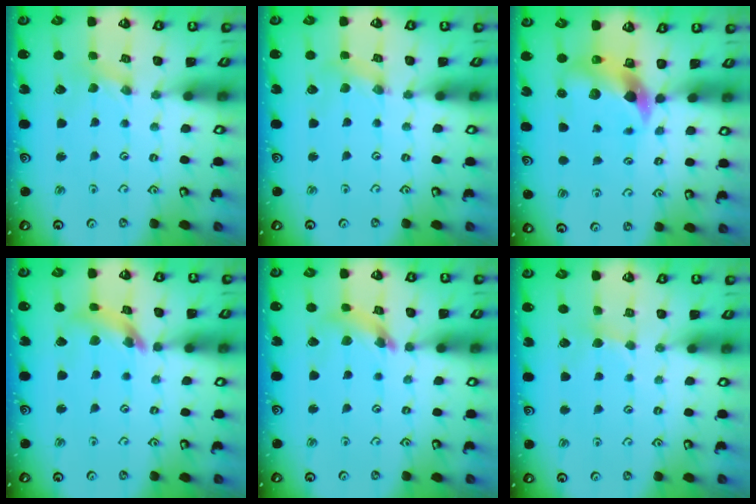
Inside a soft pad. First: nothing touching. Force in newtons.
{"total": 1.9, "press": 1.9, "slide": 0.3}
{"total": 8.4, "press": 8.3, "slide": 1.3}
{"total": 9.9, "press": 9.9, "slide": 1.2}
{"total": 8.0, "press": 7.9, "slide": 0.8}
{"total": 2.0, "press": 2.0, "slide": 0.1}